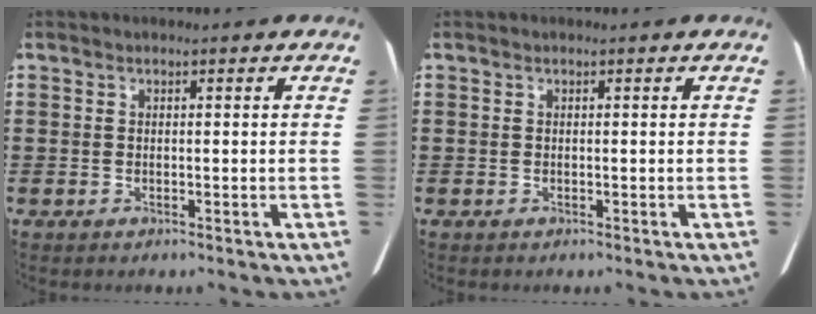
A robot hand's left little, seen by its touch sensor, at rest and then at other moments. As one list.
[{"total": 0.0}]